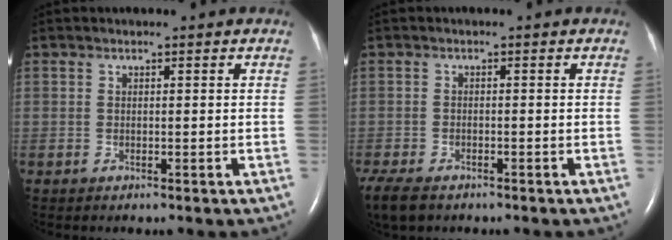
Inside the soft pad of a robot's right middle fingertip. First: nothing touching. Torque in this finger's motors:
{"motor_torque": [0.22, -0.22, 0.02, 0.04]}